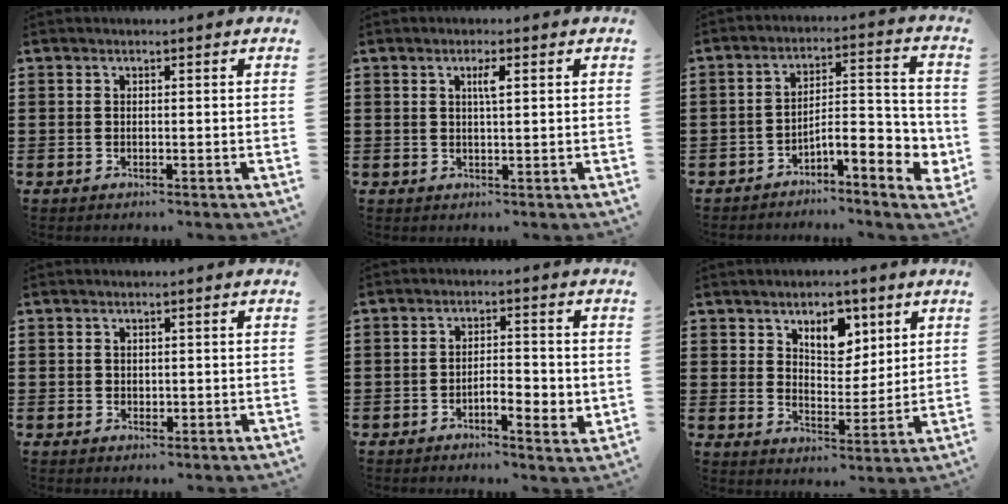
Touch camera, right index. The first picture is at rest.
{"total": 2.0, "force": [0.7, 0.3, 1.9], "torque": [-0.038, 0.003, 0.009]}
{"total": 6.9, "force": [-3.8, 2.0, 5.4], "torque": [-0.075, -0.015, -0.073]}
{"total": 0.9, "force": [0.5, 0.8, 0.2], "torque": [-0.006, 0.002, 0.010]}
{"total": 4.3, "force": [-1.5, 1.5, 3.7], "torque": [-0.054, 0.003, -0.030]}
{"total": 6.6, "force": [4.0, 4.0, 3.2], "torque": [-0.058, -0.001, 0.068]}